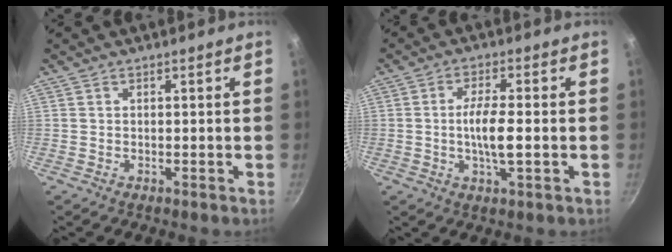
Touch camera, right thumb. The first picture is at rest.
{"total": 6.7, "force": [-0.8, 1.5, 6.4], "torque": [-0.129, 0.005, -0.018]}